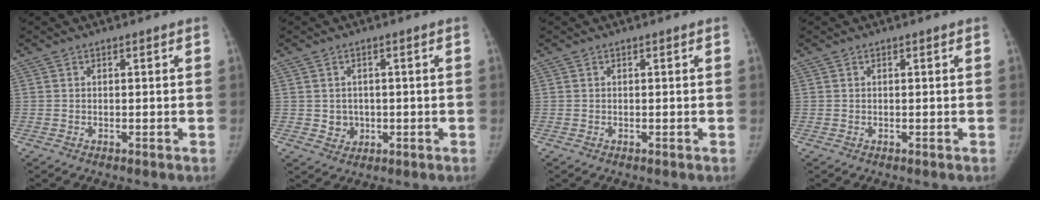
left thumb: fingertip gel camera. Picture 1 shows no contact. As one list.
[{"total": 3.6, "force": [-0.4, 3.3, 1.3], "torque": [0.000, 0.003, 0.002]}, {"total": 0.0}, {"total": 0.0}]